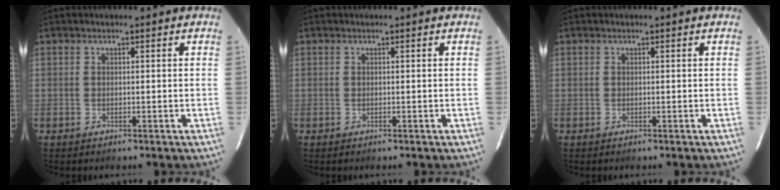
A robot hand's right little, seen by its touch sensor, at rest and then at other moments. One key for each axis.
{"total": 0.0}
{"total": 0.0}